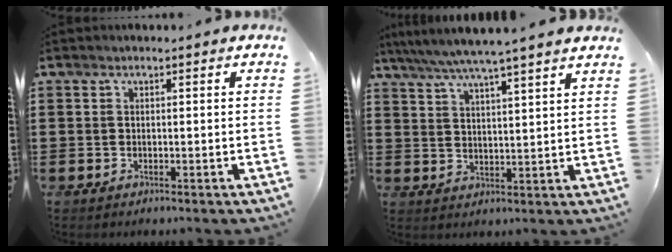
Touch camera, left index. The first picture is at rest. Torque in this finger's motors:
{"motor_torque": [2.14, 0.00, 0.56, 0.21]}